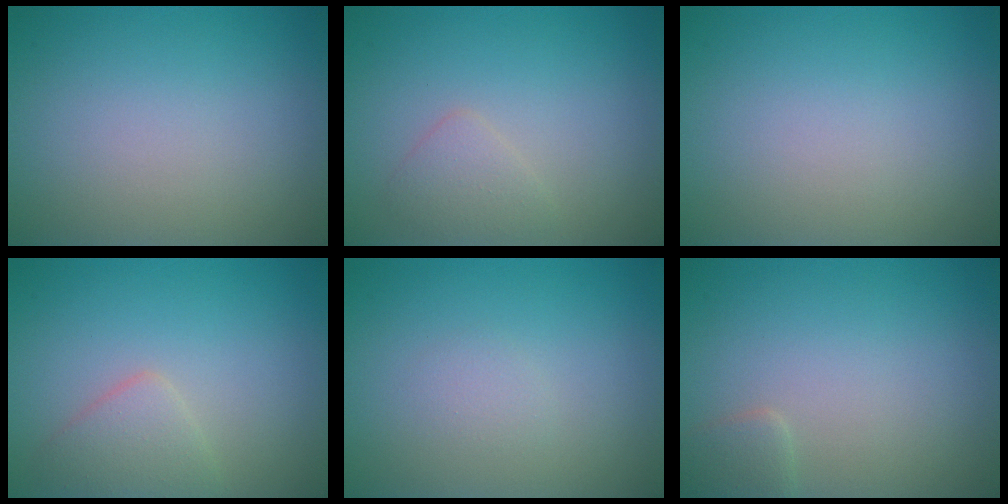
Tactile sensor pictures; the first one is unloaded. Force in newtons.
{"total": 1.5, "press": 1.5, "slide": 0.1}
{"total": 0.0}
{"total": 2.3, "press": 2.3, "slide": 0.1}
{"total": 0.8, "press": 0.8, "slide": 0.1}
{"total": 1.4, "press": 1.4, "slide": 0.1}